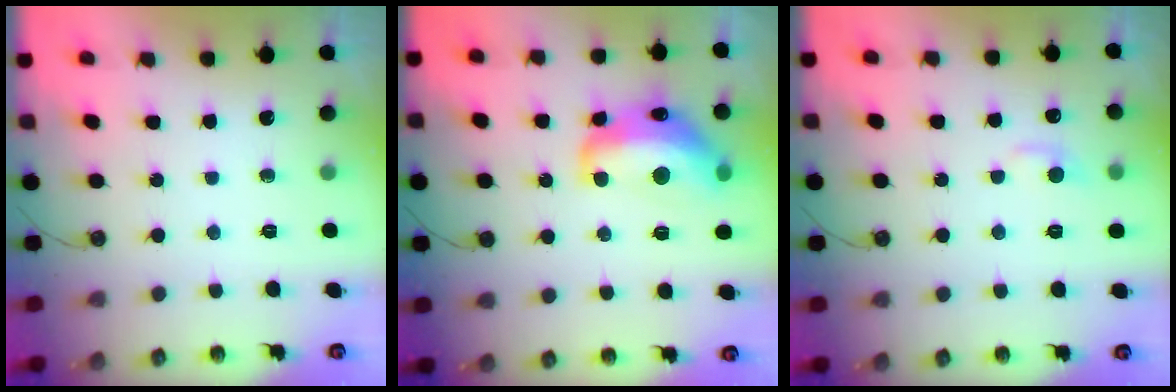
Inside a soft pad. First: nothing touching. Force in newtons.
{"total": 9.5, "press": 9.5, "slide": 0.9}
{"total": 1.6, "press": 1.4, "slide": 0.7}